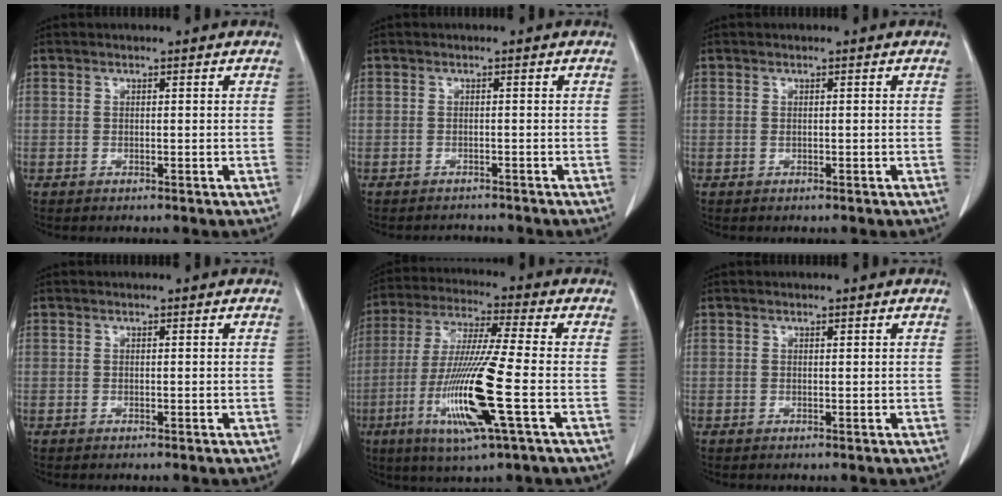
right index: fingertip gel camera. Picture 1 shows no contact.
{"total": 2.1, "force": [-2.0, 0.8, -0.2], "torque": [0.000, -0.003, -0.031]}
{"total": 0.0}
{"total": 0.0}
{"total": 15.4, "force": [-4.5, -0.2, 14.7], "torque": [-0.302, -0.021, -0.087]}
{"total": 0.0}